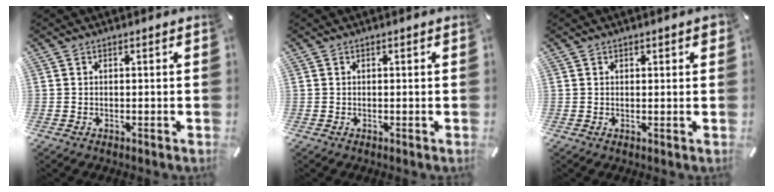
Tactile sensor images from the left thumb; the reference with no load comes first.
{"total": 0.0}
{"total": 0.9, "force": [0.6, 0.4, 0.5], "torque": [-0.001, -0.003, 0.010]}